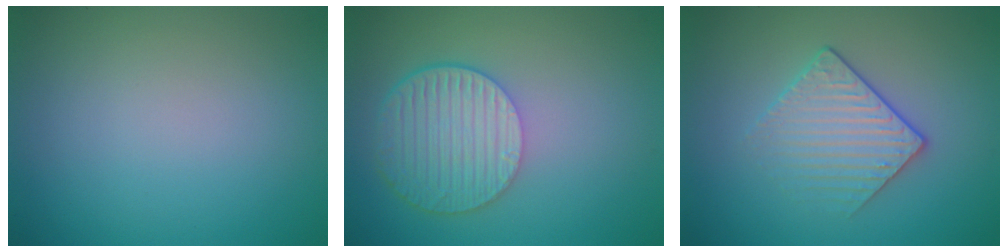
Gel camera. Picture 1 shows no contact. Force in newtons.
{"total": 6.1, "press": 4.5, "slide": 4.1}
{"total": 3.1, "press": 2.8, "slide": 1.3}